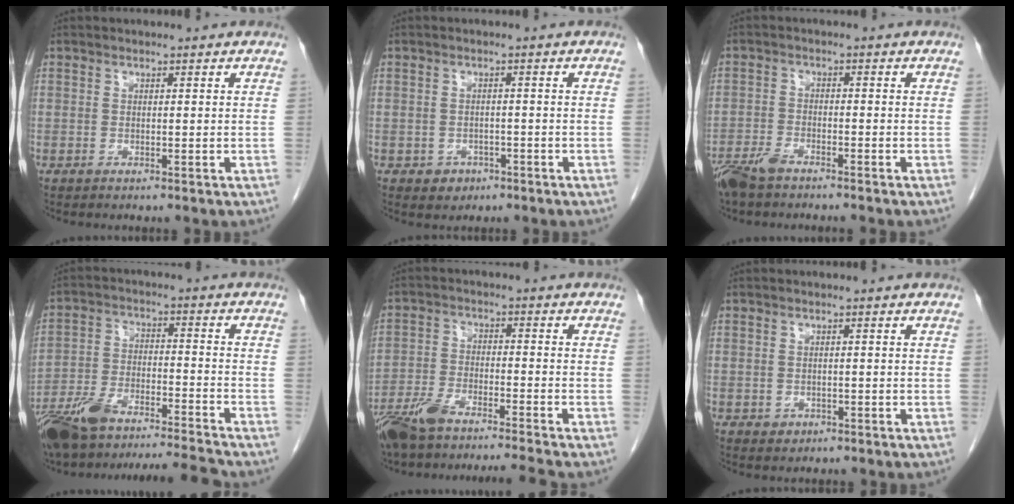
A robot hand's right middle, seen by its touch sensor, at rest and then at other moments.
{"total": 2.5, "force": [-1.3, 2.0, 0.6], "torque": [-0.008, 0.007, -0.013]}
{"total": 5.2, "force": [-4.4, 1.2, 2.5], "torque": [-0.051, -0.010, -0.084]}
{"total": 14.5, "force": [-12.9, 0.4, 6.4], "torque": [-0.128, 0.009, -0.226]}
{"total": 9.9, "force": [-8.7, -0.2, 4.7], "torque": [-0.088, -0.010, -0.153]}
{"total": 1.3, "force": [-0.5, 1.1, 0.3], "torque": [-0.005, 0.003, -0.003]}